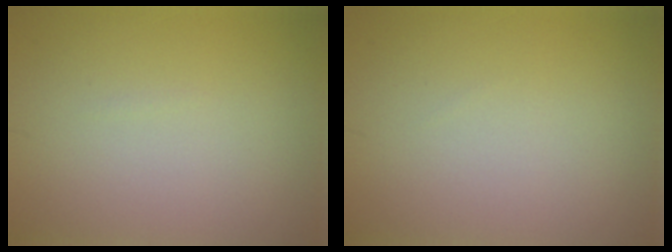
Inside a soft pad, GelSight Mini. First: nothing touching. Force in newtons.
{"total": 0.0}